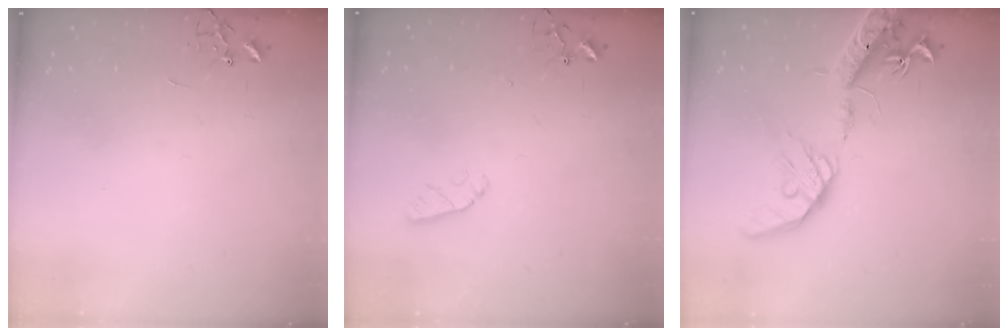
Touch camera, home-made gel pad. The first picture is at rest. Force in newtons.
{"total": 4.4, "press": 4.4, "slide": 0.6}
{"total": 19.4, "press": 19.1, "slide": 3.3}